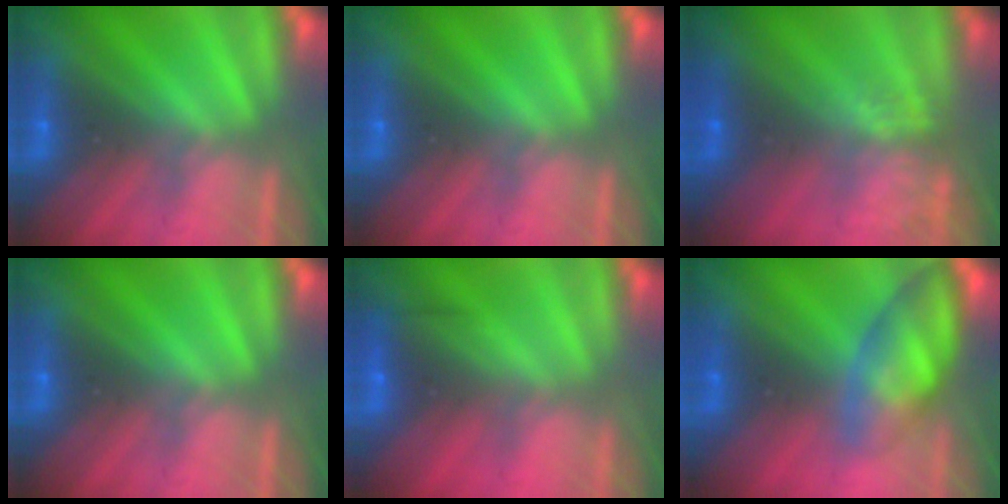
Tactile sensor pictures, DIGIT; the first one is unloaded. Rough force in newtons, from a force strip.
{"total": 0.0}
{"total": 3.9}
{"total": 0.0}
{"total": 2.2}
{"total": 5.0}